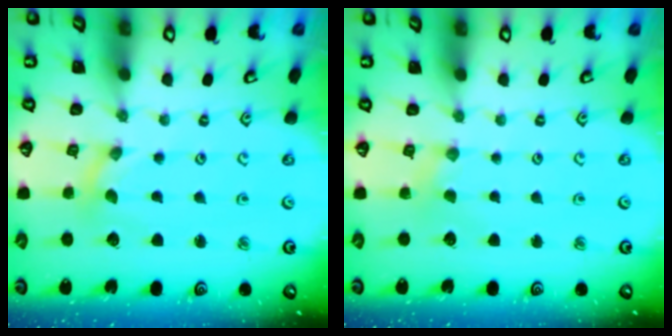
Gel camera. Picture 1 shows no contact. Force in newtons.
{"total": 1.8, "press": 1.8, "slide": 0.3}